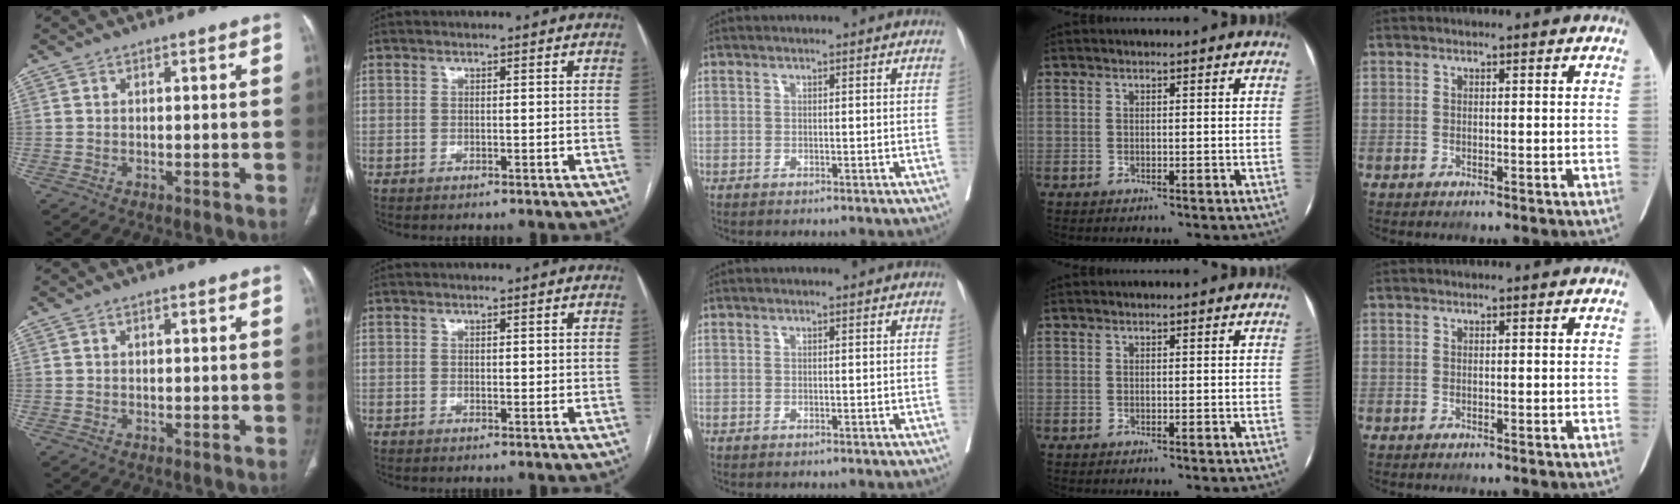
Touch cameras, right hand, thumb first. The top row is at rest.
{"thumb": {"total": 0.7, "force": [0.3, 0.4, 0.4], "torque": [-0.003, 0.001, 0.005]}, "index": {"total": 1.0, "force": [0.3, 0.4, 0.8], "torque": [-0.011, -0.001, 0.005]}}